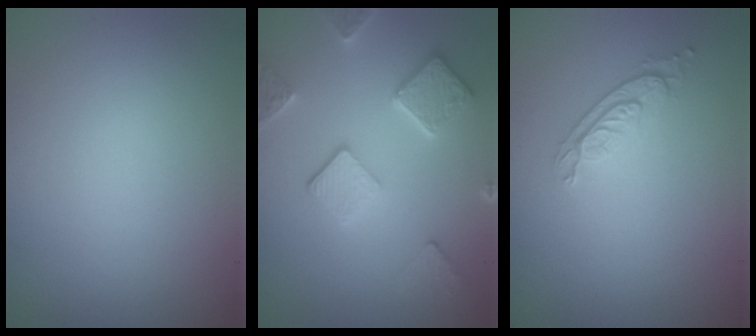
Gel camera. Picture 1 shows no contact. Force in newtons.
{"total": 4.9, "press": 3.8, "slide": 3.1}
{"total": 2.0, "press": 1.8, "slide": 0.9}